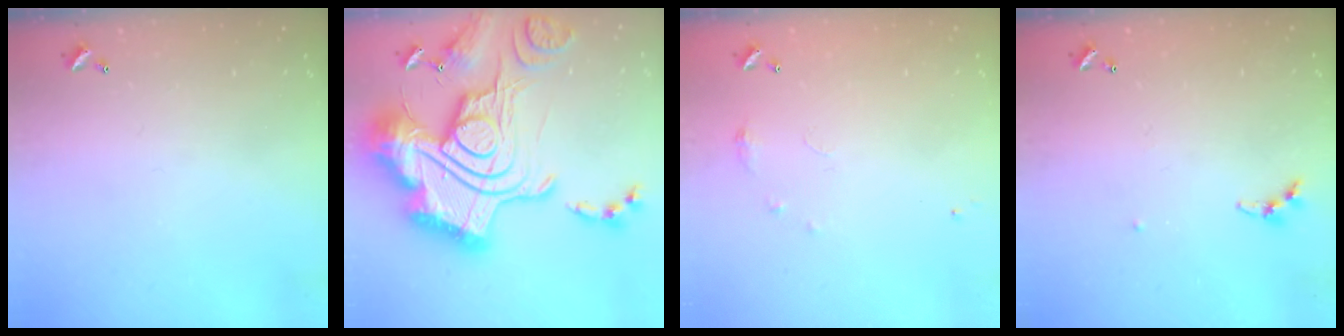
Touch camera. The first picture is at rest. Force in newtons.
{"total": 4.8, "press": 4.1, "slide": 2.6}
{"total": 6.0, "press": 5.9, "slide": 0.8}
{"total": 4.0, "press": 3.9, "slide": 0.5}